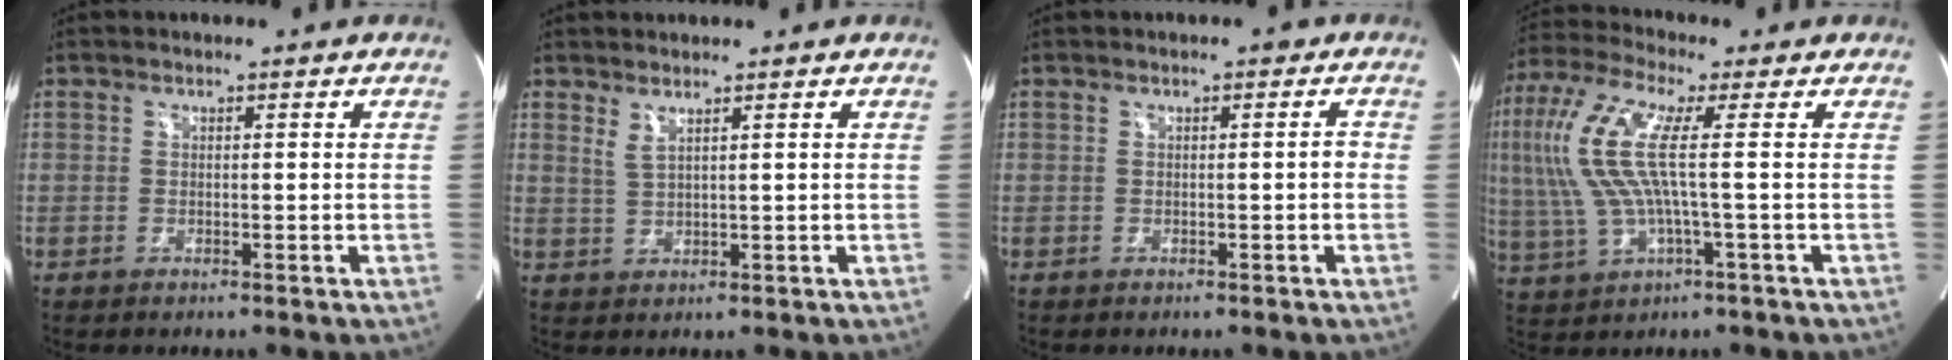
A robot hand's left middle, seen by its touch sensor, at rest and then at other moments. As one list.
[{"total": 1.8, "force": [1.3, -0.1, 1.2], "torque": [-0.031, -0.008, 0.033]}, {"total": 1.2, "force": [0.0, 0.4, 1.2], "torque": [-0.011, 0.004, -0.002]}, {"total": 14.3, "force": [1.7, 2.6, 13.9], "torque": [-0.329, 0.021, 0.030]}]